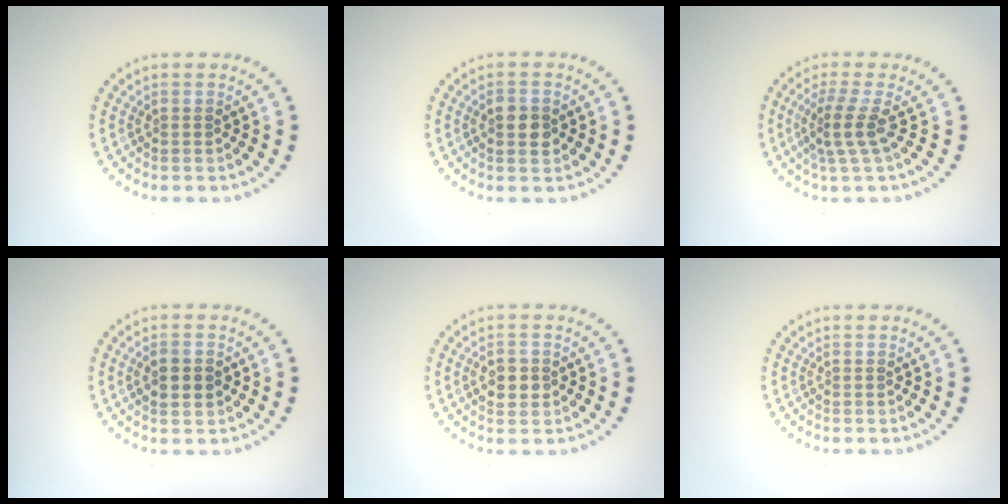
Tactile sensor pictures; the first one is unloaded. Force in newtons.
{"total": 2.0, "press": 1.9, "slide": 0.1}
{"total": 2.8, "press": 1.9, "slide": 2.0}
{"total": 2.3, "press": 2.2, "slide": 0.1}
{"total": 2.7, "press": 2.7, "slide": 0.1}
{"total": 0.0}